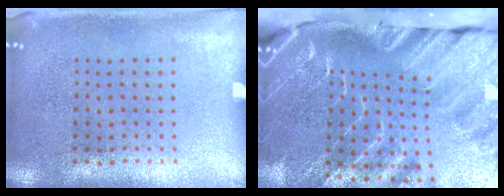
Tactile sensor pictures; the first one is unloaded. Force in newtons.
{"total": 4.6, "press": 3.4, "slide": 3.1}